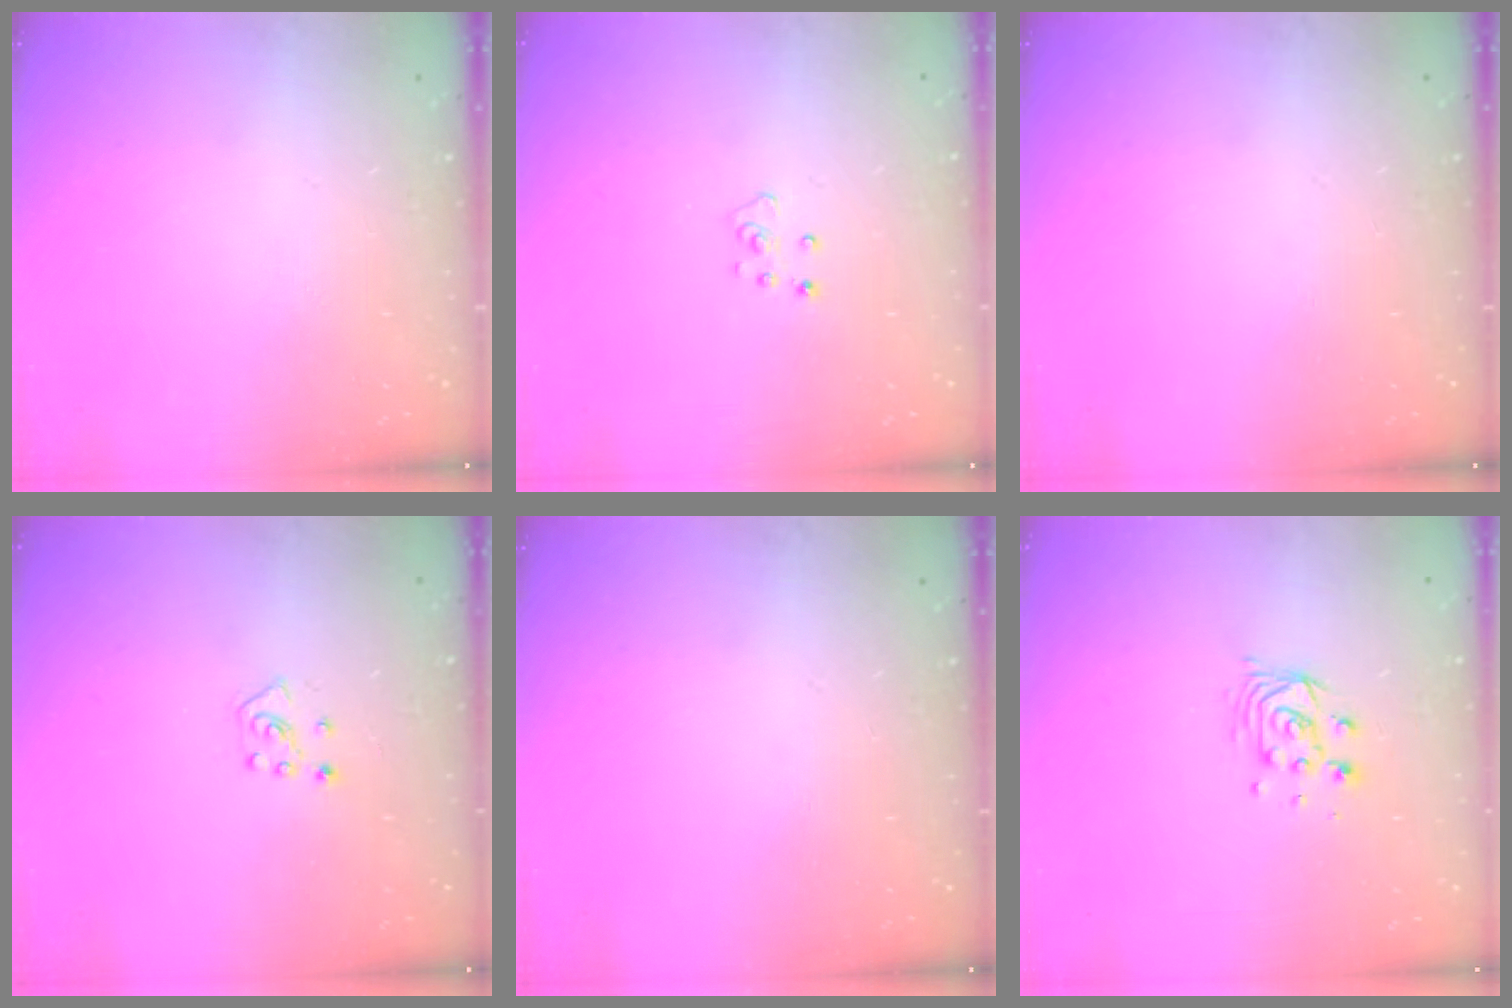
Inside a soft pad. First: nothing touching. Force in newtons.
{"total": 3.1, "press": 3.1, "slide": 0.2}
{"total": 0.0}
{"total": 5.2, "press": 5.2, "slide": 0.5}
{"total": 0.0}
{"total": 6.4, "press": 6.4, "slide": 0.3}